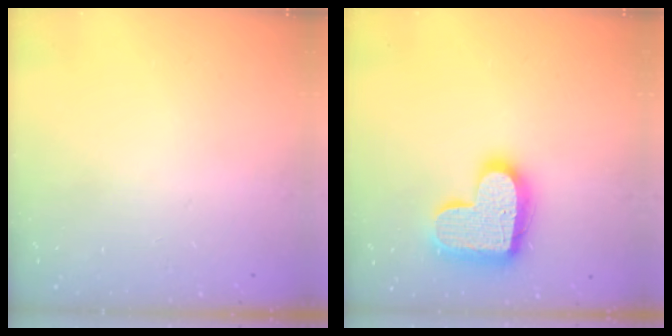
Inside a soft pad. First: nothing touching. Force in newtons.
{"total": 17.7, "press": 17.6, "slide": 1.3}